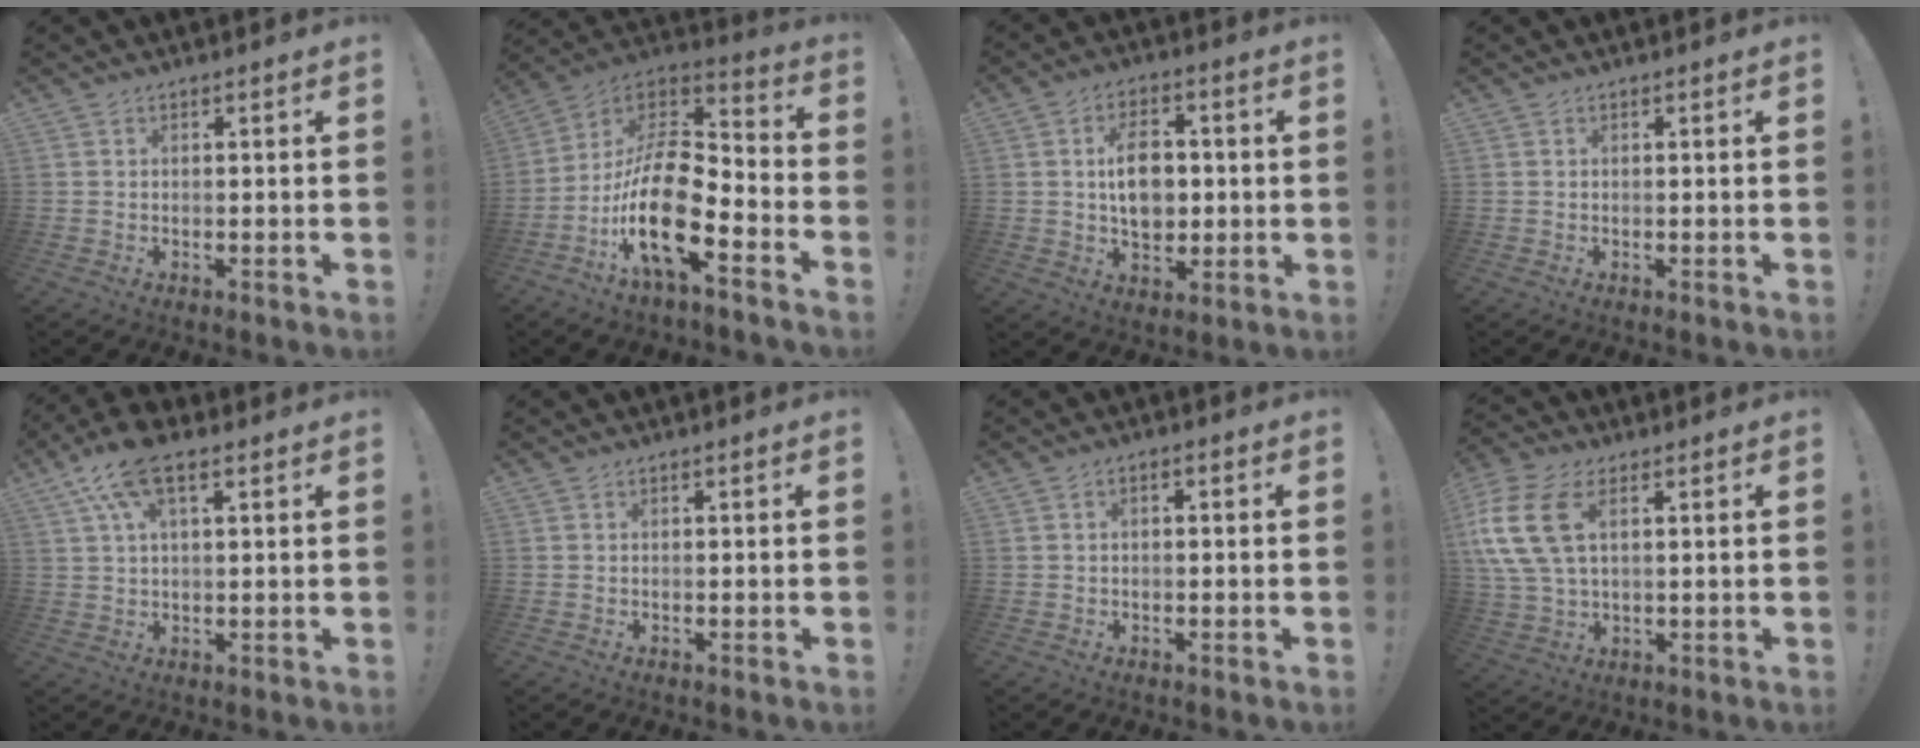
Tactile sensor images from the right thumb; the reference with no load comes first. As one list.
[{"total": 21.2, "force": [-7.1, 9.0, 17.9], "torque": [-0.346, 0.029, -0.118]}, {"total": 11.3, "force": [0.6, 8.0, 8.0], "torque": [-0.114, 0.004, 0.011]}, {"total": 0.0}, {"total": 10.9, "force": [5.4, 4.9, 8.0], "torque": [-0.149, -0.006, 0.101]}, {"total": 0.0}, {"total": 1.5, "force": [-0.7, 0.8, 1.0], "torque": [-0.017, 0.006, -0.013]}, {"total": 15.5, "force": [4.9, 9.0, 11.6], "torque": [-0.239, -0.002, 0.093]}]